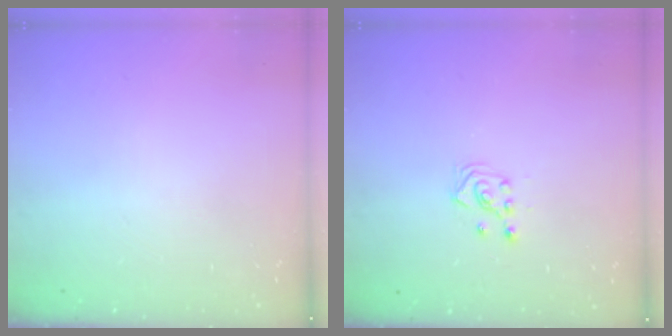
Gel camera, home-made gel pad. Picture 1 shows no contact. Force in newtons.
{"total": 3.0, "press": 2.8, "slide": 1.0}